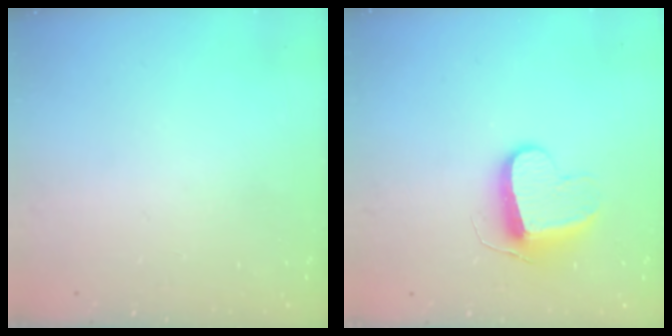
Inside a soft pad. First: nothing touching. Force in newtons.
{"total": 9.7, "press": 9.7, "slide": 0.4}